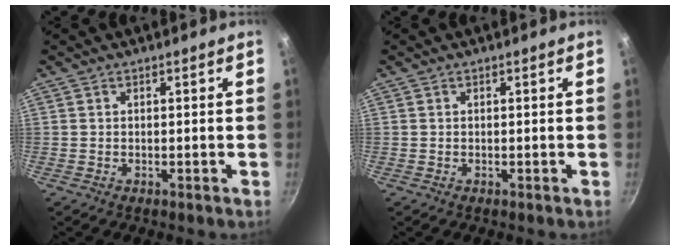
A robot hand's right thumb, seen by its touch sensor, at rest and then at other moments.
{"total": 0.0}